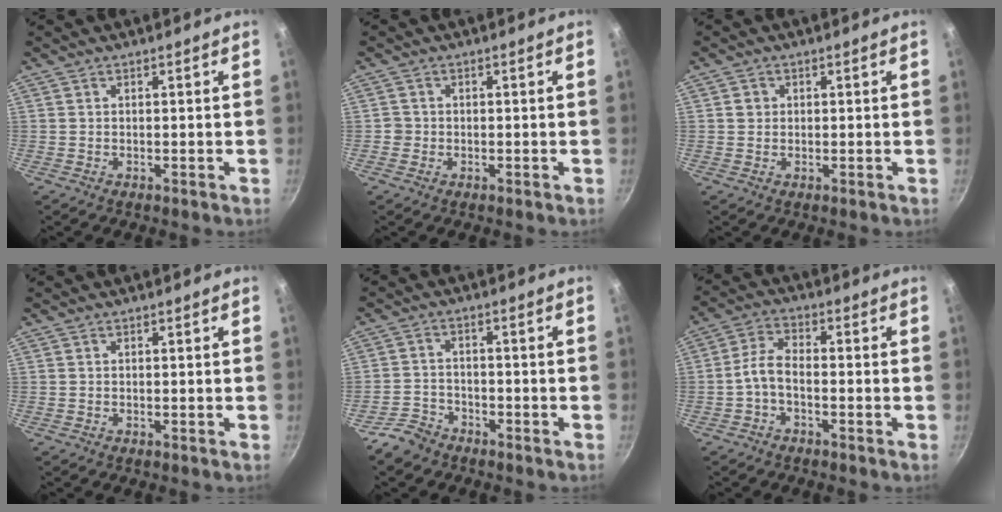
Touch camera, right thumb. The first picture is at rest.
{"total": 1.5, "force": [-0.4, 1.4, 0.2], "torque": [0.003, 0.007, -0.007]}
{"total": 1.7, "force": [0.2, 1.6, 0.5], "torque": [-0.003, 0.004, 0.002]}
{"total": 0.0}
{"total": 4.9, "force": [-3.8, 2.8, 1.1], "torque": [-0.017, 0.040, -0.072]}
{"total": 4.8, "force": [-2.0, 2.4, 3.7], "torque": [-0.077, 0.028, -0.047]}